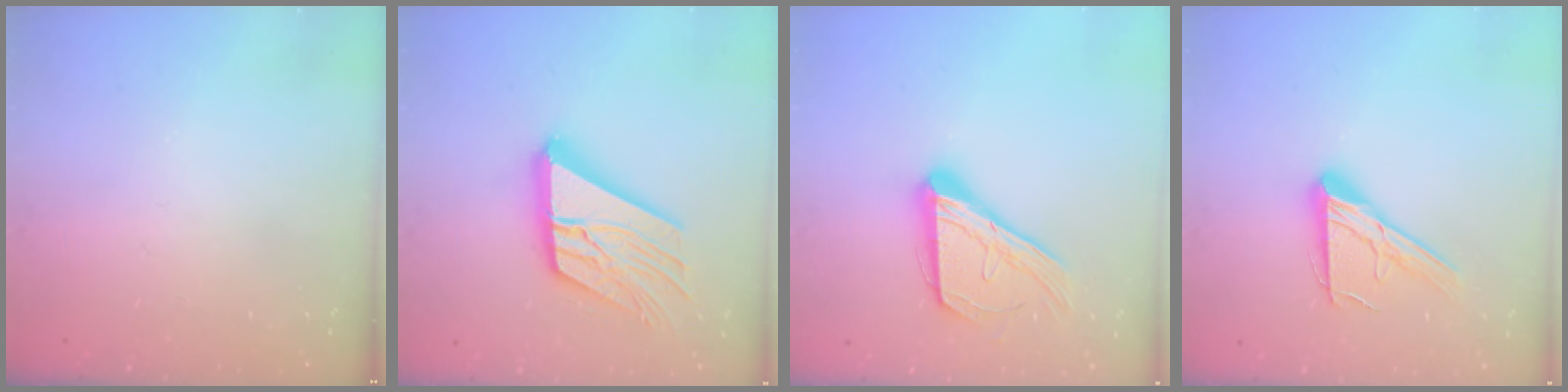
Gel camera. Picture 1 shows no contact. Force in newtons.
{"total": 19.8, "press": 19.7, "slide": 2.3}
{"total": 15.8, "press": 15.7, "slide": 1.0}
{"total": 13.9, "press": 13.8, "slide": 1.3}